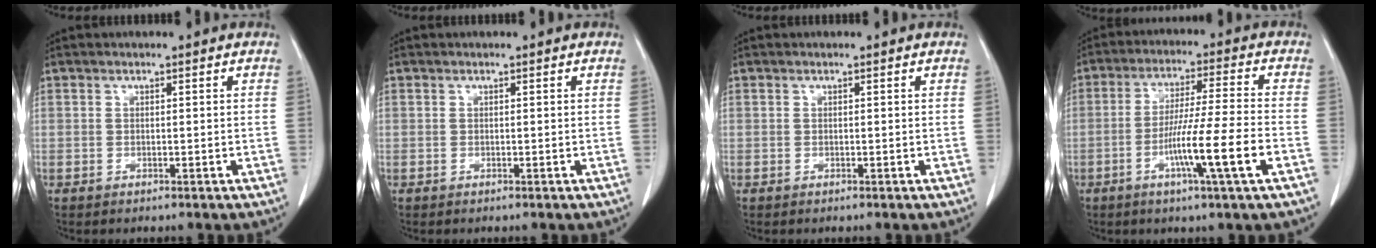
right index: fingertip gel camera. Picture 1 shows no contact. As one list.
[{"total": 0.0}, {"total": 0.0}, {"total": 11.2, "force": [-4.1, -1.2, 10.3], "torque": [-0.184, -0.013, -0.075]}]